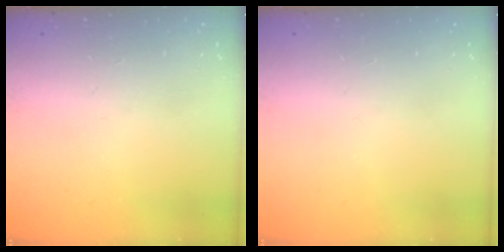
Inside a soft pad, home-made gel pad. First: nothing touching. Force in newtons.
{"total": 0.0}